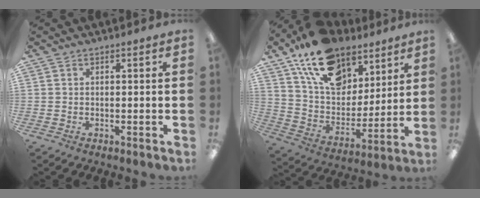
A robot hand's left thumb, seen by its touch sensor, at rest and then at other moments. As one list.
[{"total": 19.7, "force": [13.0, 11.4, 9.3], "torque": [-0.172, -0.064, 0.239]}]